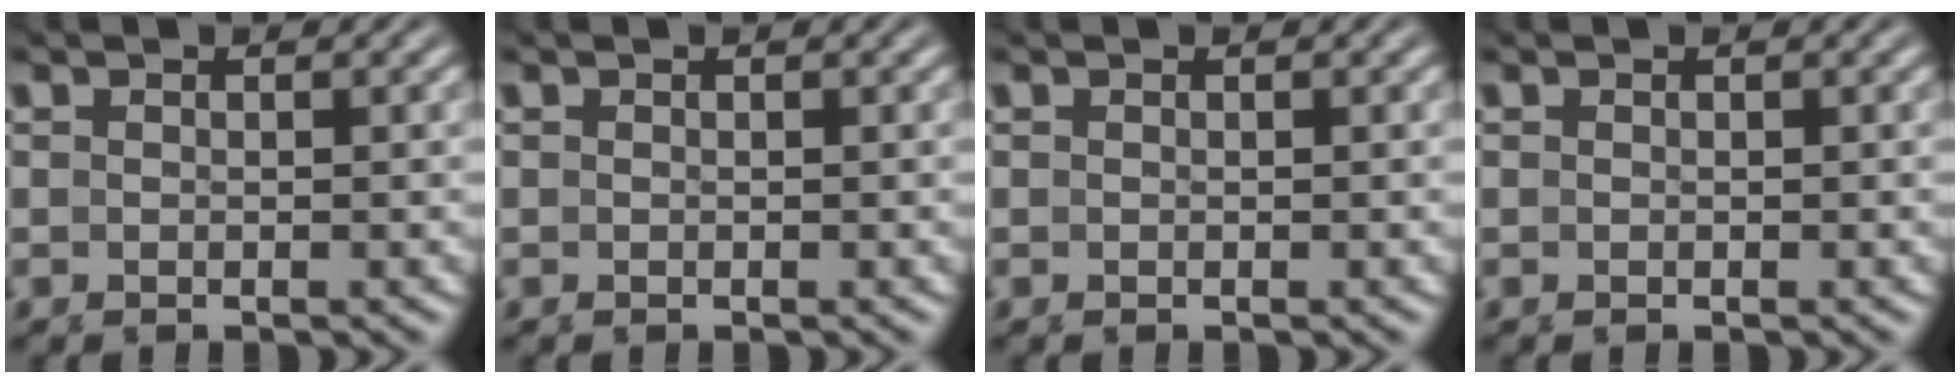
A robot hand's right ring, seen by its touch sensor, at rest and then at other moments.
{"total": 0.0}
{"total": 0.0}
{"total": 0.0}